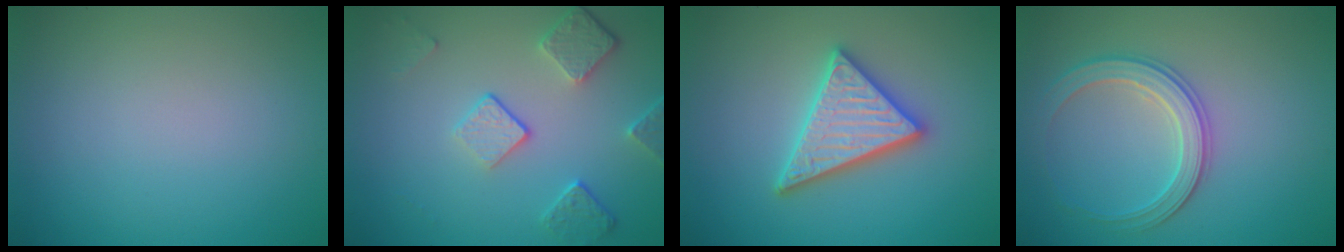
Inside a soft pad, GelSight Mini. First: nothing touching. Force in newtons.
{"total": 4.0, "press": 3.1, "slide": 2.5}
{"total": 4.7, "press": 4.6, "slide": 0.7}
{"total": 3.1, "press": 3.1, "slide": 0.2}